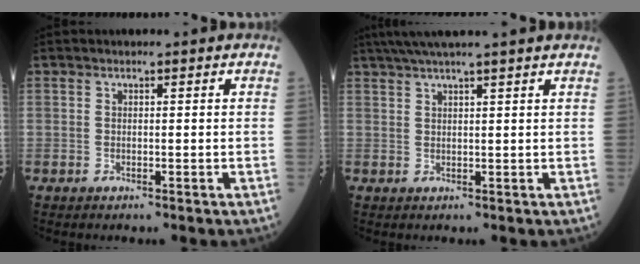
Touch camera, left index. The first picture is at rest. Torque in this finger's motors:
{"motor_torque": [-0.02, -0.33, 0.10, 0.10]}